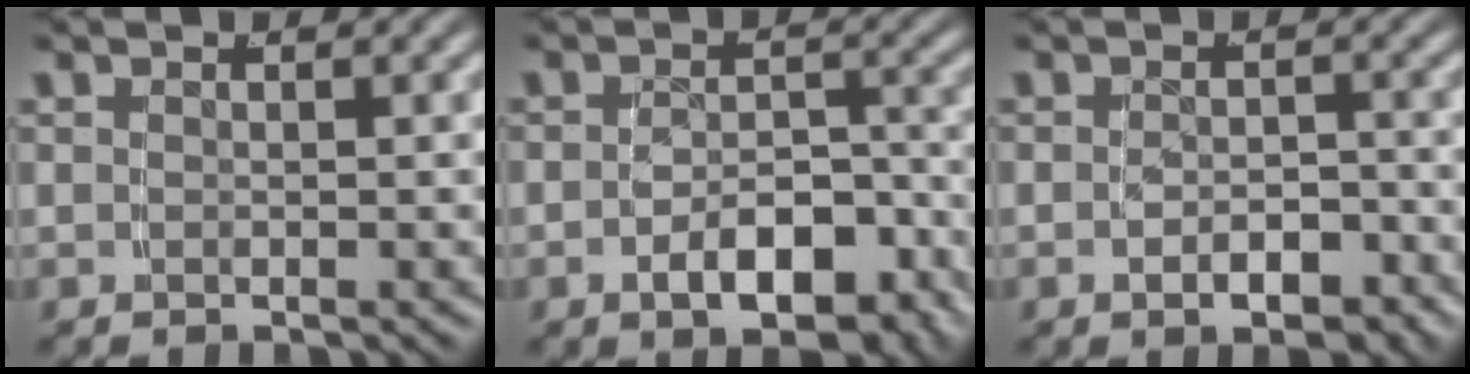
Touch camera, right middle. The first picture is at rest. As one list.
[{"total": 5.6, "force": [-4.0, 2.2, 3.2], "torque": [-0.042, -0.012, -0.058]}, {"total": 2.6, "force": [-2.1, 0.9, 1.3], "torque": [-0.014, -0.003, -0.032]}]